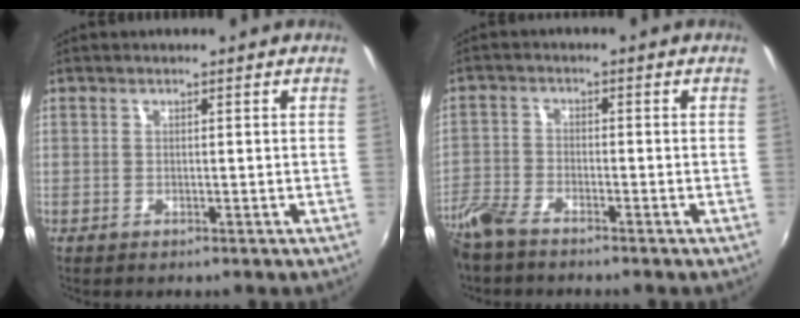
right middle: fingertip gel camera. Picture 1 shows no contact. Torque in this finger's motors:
{"motor_torque": [1.09, -1.05, 0.35, 0.21]}